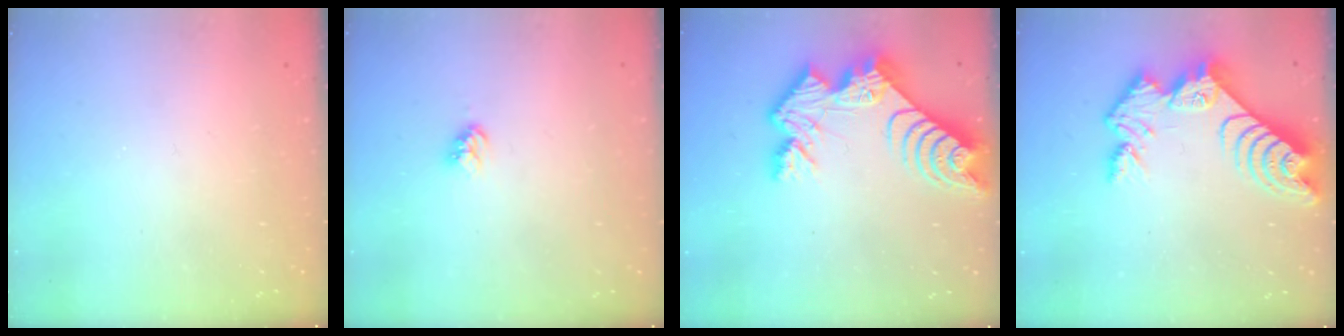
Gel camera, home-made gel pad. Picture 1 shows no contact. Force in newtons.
{"total": 3.9, "press": 3.8, "slide": 0.5}
{"total": 13.7, "press": 13.7, "slide": 1.1}
{"total": 12.8, "press": 12.8, "slide": 1.0}